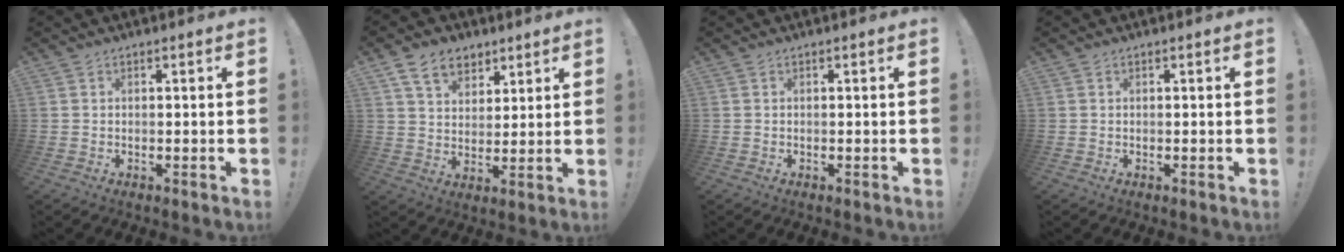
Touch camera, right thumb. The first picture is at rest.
{"total": 10.6, "force": [6.4, 7.4, 4.1], "torque": [-0.063, -0.030, 0.124]}
{"total": 0.0}
{"total": 0.0}